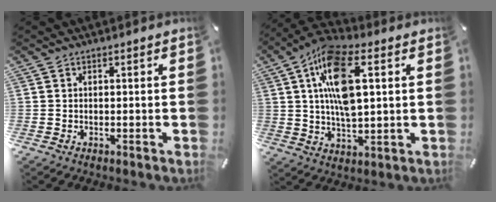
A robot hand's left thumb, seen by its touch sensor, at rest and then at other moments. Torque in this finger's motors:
{"motor_torque": [0.48, 0.91, 2.16, -0.62, 0.29]}